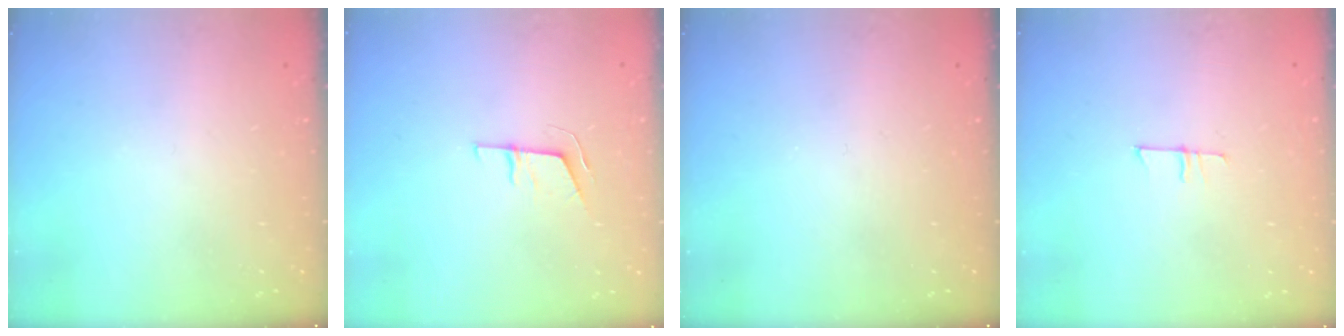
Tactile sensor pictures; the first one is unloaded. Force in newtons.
{"total": 6.1, "press": 6.1, "slide": 1.0}
{"total": 0.0}
{"total": 5.3, "press": 5.3, "slide": 0.4}